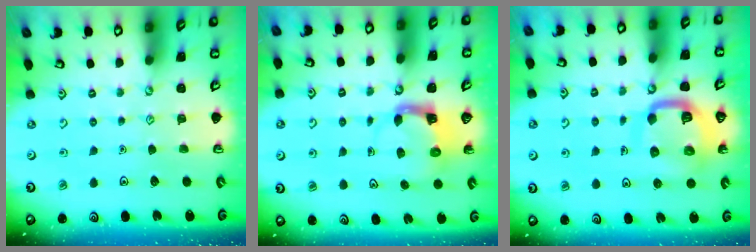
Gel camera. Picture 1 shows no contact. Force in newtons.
{"total": 3.8, "press": 3.7, "slide": 0.6}
{"total": 11.5, "press": 11.5, "slide": 1.1}